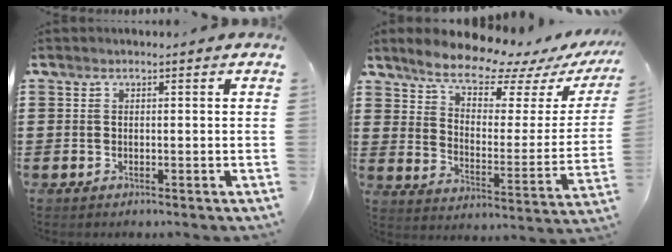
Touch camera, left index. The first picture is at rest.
{"total": 9.4, "force": [8.4, 1.9, 3.8], "torque": [-0.092, -0.058, 0.143]}